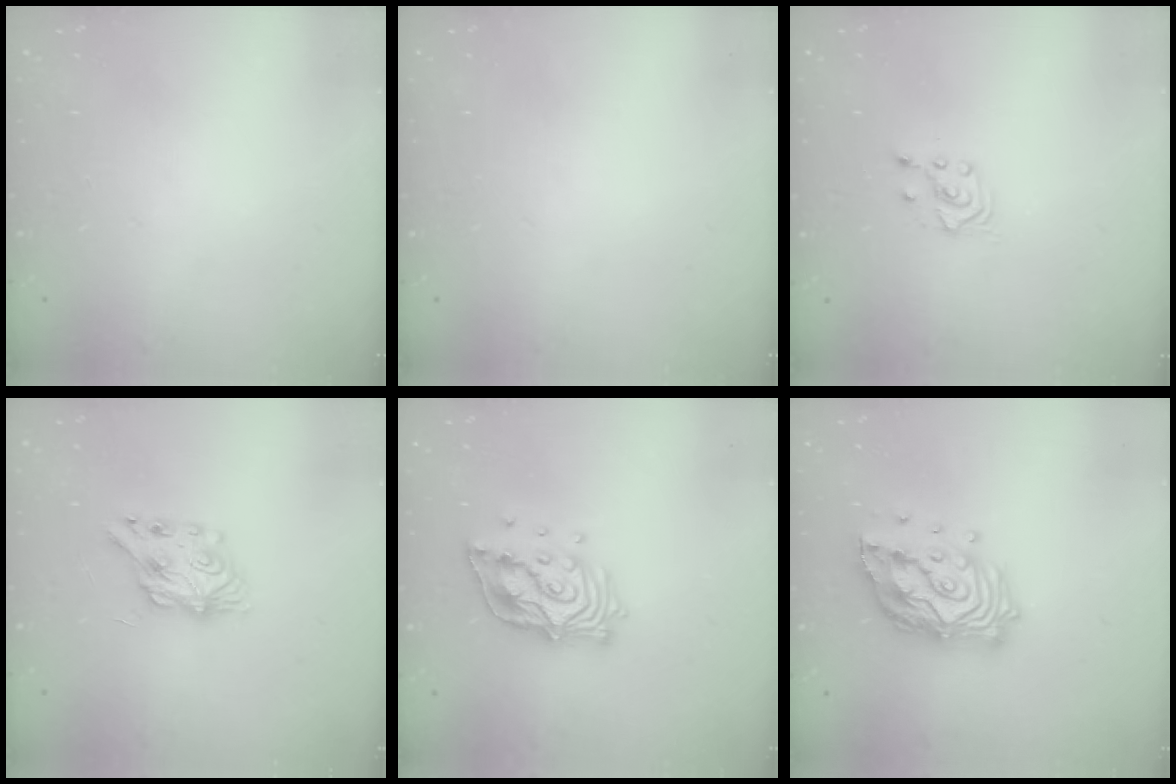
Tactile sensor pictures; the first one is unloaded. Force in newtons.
{"total": 0.0}
{"total": 2.5, "press": 2.4, "slide": 0.7}
{"total": 7.2, "press": 7.2, "slide": 0.1}
{"total": 14.7, "press": 14.6, "slide": 1.4}
{"total": 17.0, "press": 16.8, "slide": 2.2}